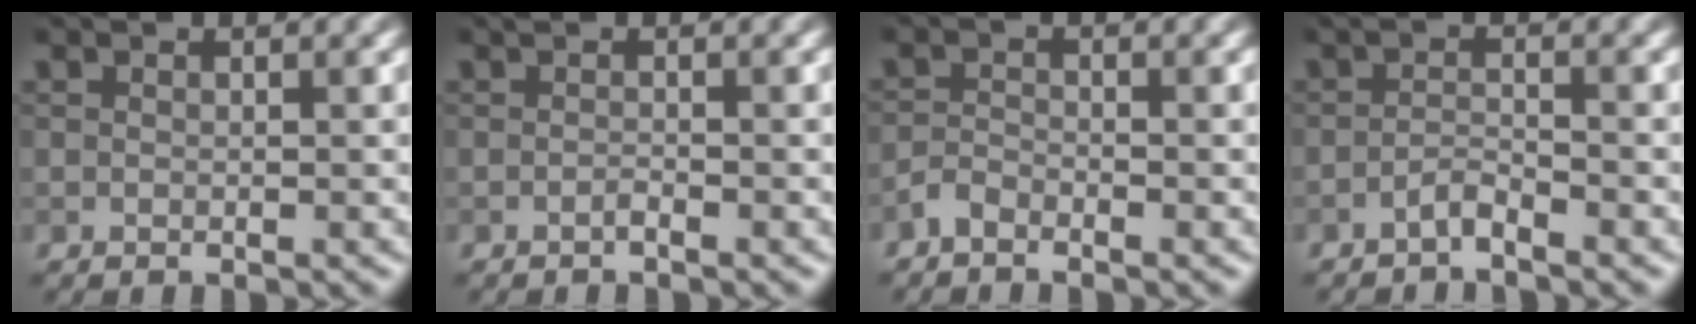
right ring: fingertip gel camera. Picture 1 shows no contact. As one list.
[{"total": 0.5, "force": [-0.4, 0.1, 0.4], "torque": [-0.009, 0.002, -0.008]}, {"total": 1.3, "force": [-1.2, 0.4, 0.5], "torque": [-0.007, 0.004, -0.028]}, {"total": 1.4, "force": [-1.1, 0.1, 0.9], "torque": [-0.017, 0.005, -0.027]}]